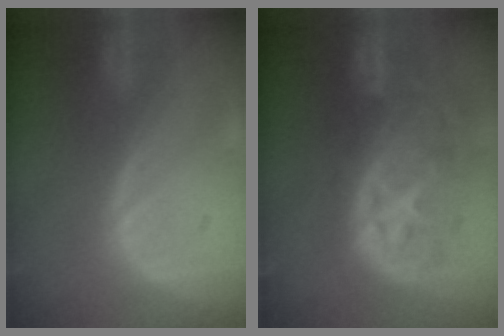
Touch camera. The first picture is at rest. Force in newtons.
{"total": 11.1, "press": 9.9, "slide": 5.1}